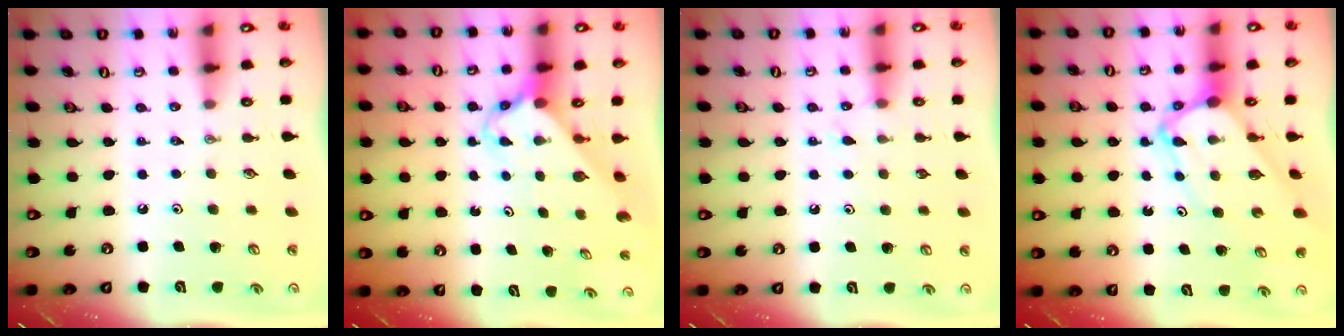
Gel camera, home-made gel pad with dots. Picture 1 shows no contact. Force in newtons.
{"total": 2.6, "press": 2.6, "slide": 0.2}
{"total": 3.9, "press": 3.9, "slide": 0.4}
{"total": 8.0, "press": 8.0, "slide": 0.7}